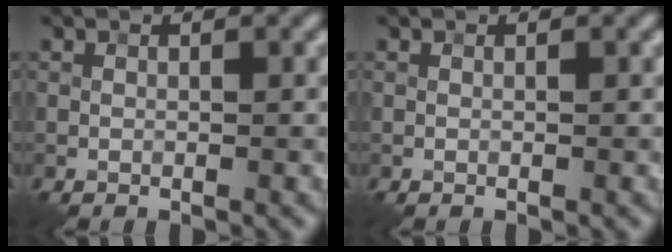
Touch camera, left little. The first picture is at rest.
{"total": 0.0}